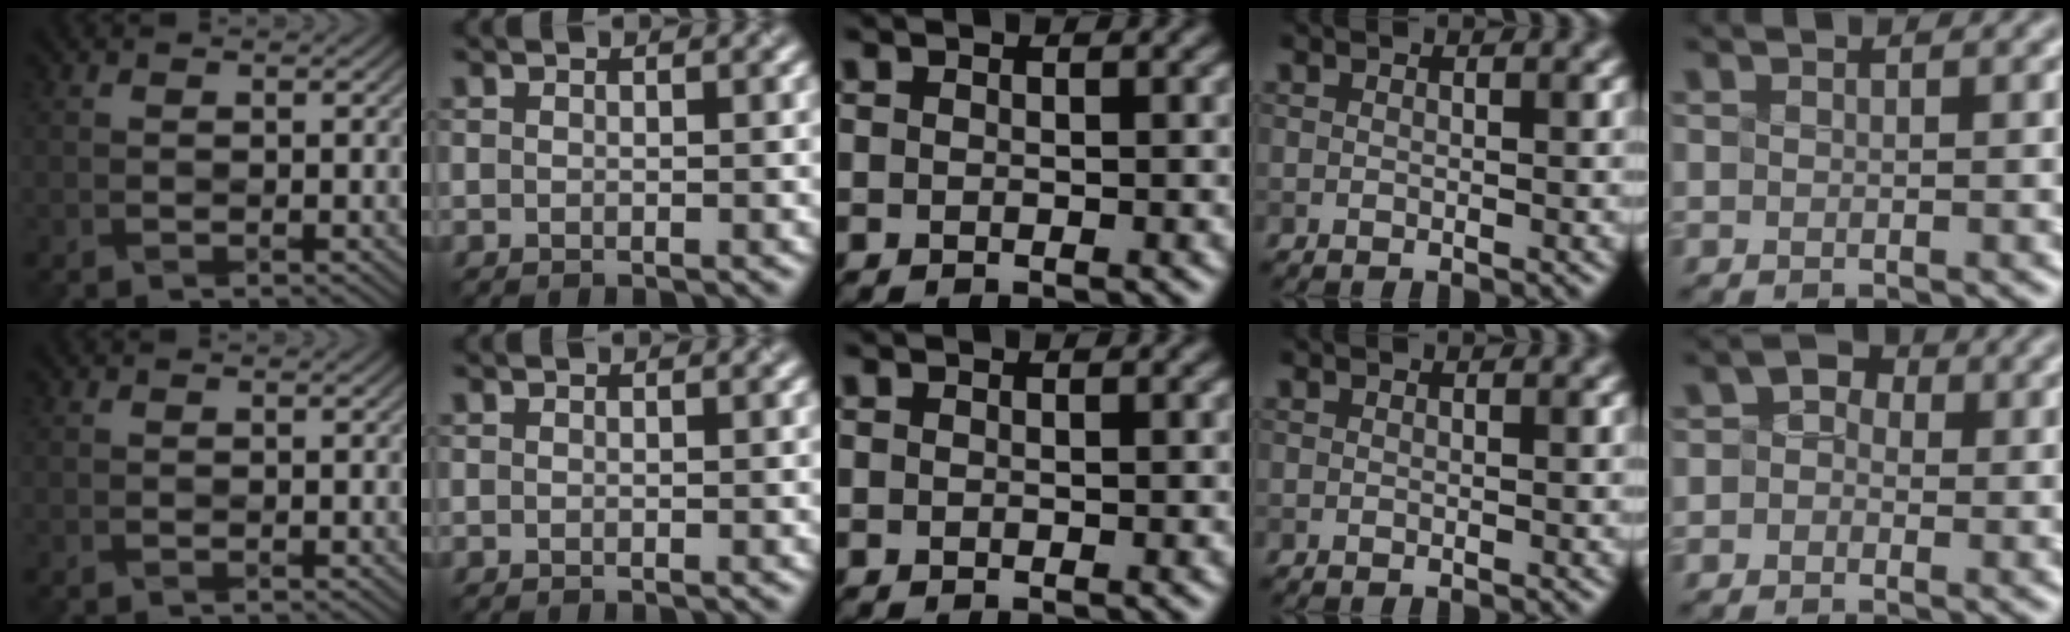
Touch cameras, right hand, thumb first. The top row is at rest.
{"little": {"total": 1.2, "force": [-0.3, 1.0, 0.6], "torque": [-0.007, 0.008, -0.004]}}